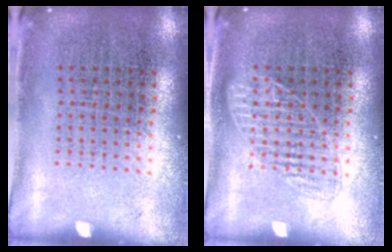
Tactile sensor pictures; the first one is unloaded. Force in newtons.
{"total": 1.8, "press": 1.7, "slide": 0.4}